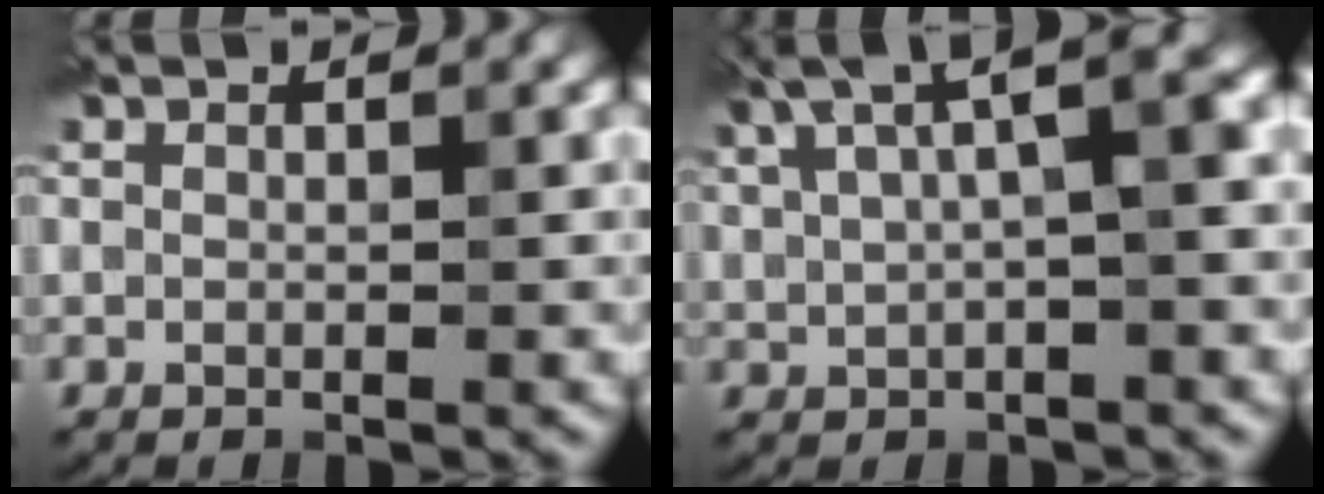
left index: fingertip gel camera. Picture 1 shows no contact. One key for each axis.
{"total": 8.6, "fx": 4.1, "fy": 2.8, "fz": 7.0, "tx": -0.142, "ty": 0.030, "tz": 0.073}